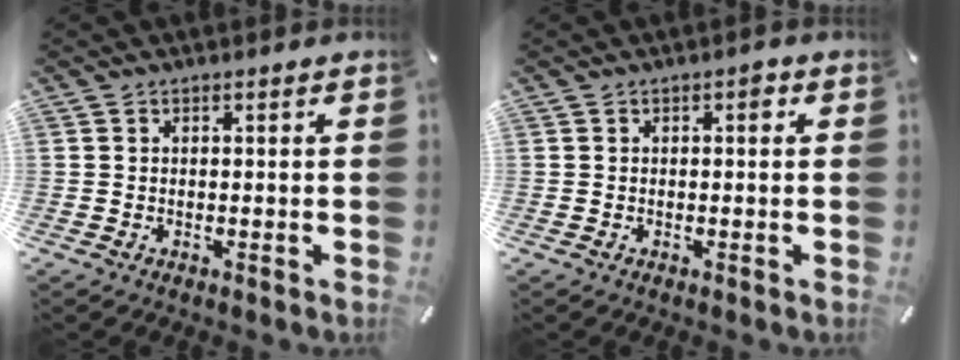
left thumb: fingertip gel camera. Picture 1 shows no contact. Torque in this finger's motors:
{"motor_torque": [-0.02, -0.16, -0.04, 0.00, 0.05]}